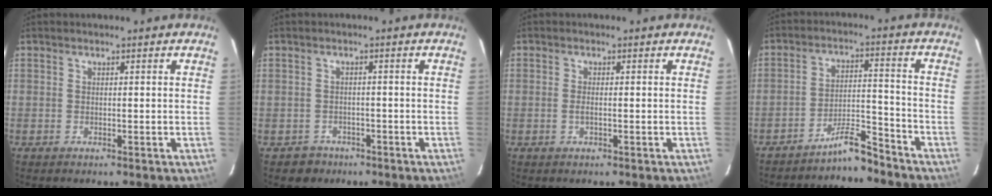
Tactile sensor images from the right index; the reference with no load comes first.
{"total": 3.6, "force": [-2.0, 3.0, -0.2], "torque": [-0.005, 0.014, -0.027]}
{"total": 1.5, "force": [-0.3, 0.3, 1.4], "torque": [-0.029, 0.000, -0.006]}
{"total": 6.5, "force": [-6.3, 0.3, 1.8], "torque": [-0.042, 0.024, -0.110]}